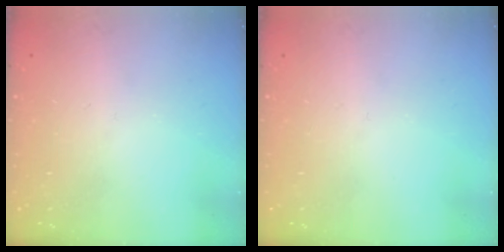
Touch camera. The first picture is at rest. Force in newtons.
{"total": 0.0}